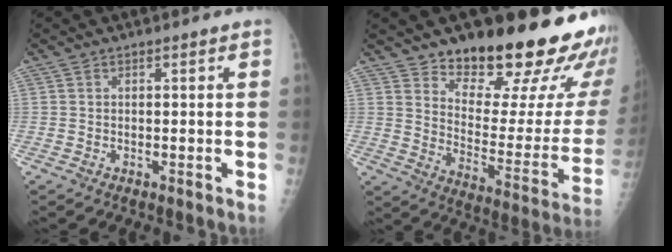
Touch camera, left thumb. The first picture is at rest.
{"total": 25.7, "force": [18.7, 8.5, 15.4], "torque": [-0.177, -0.126, 0.257]}